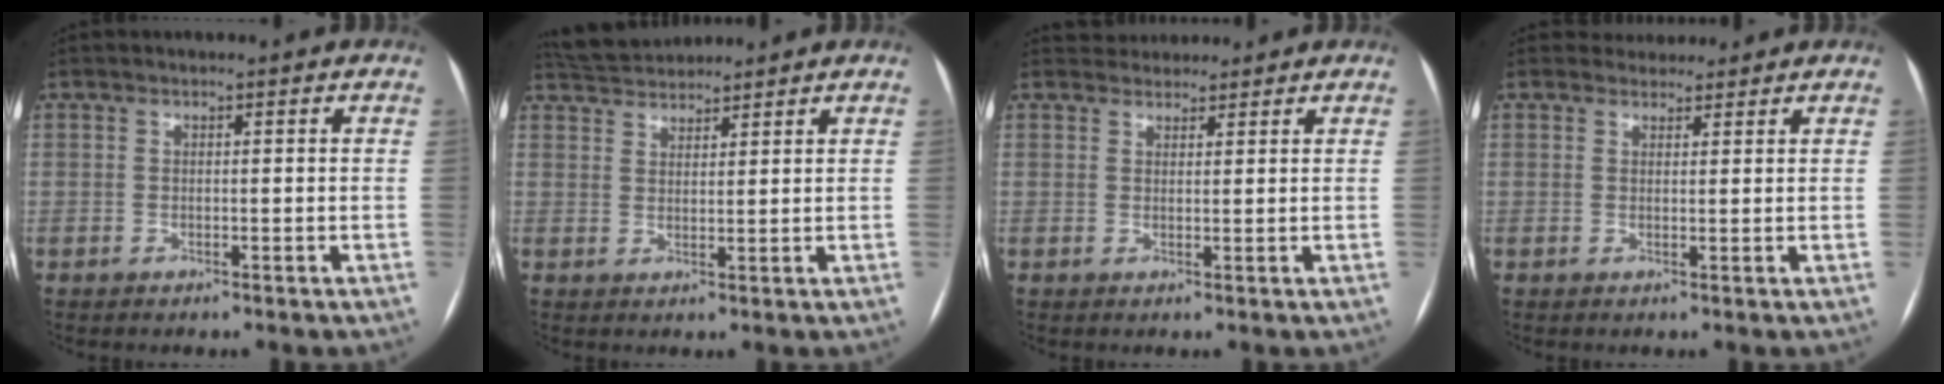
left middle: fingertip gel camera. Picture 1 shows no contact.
{"total": 5.6, "force": [5.5, 0.7, 0.8], "torque": [-0.021, 0.029, 0.099]}
{"total": 3.2, "force": [2.9, 1.2, -0.1], "torque": [0.007, 0.020, 0.045]}
{"total": 2.7, "force": [2.4, 1.1, -0.3], "torque": [0.009, 0.010, 0.034]}